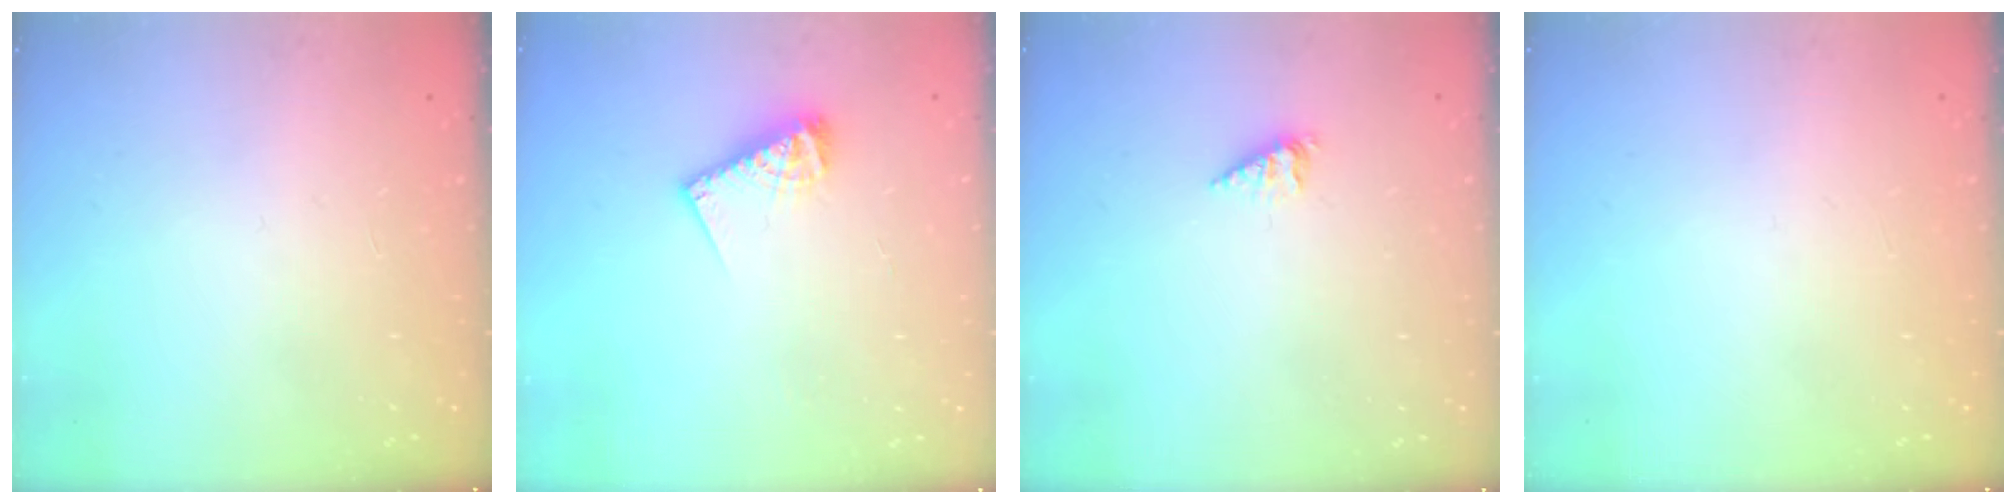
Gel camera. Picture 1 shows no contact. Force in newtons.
{"total": 8.2, "press": 8.2, "slide": 0.7}
{"total": 2.3, "press": 2.2, "slide": 0.3}
{"total": 0.0}